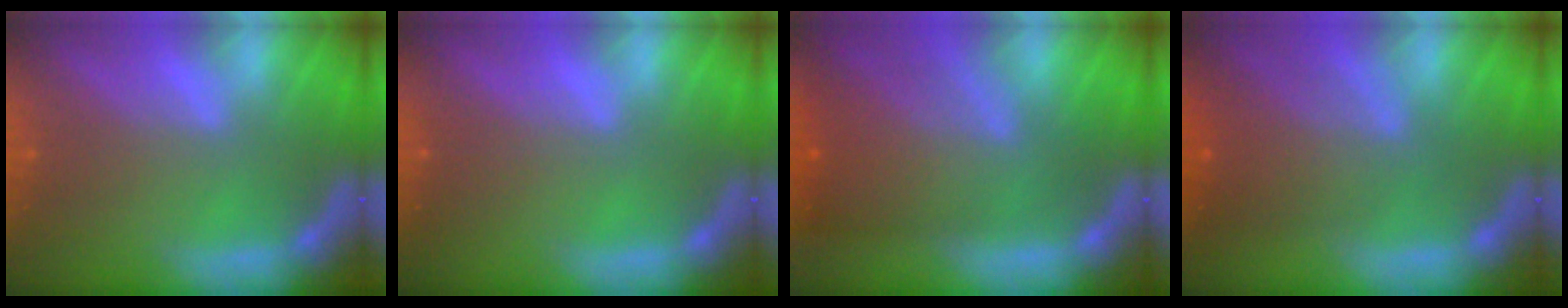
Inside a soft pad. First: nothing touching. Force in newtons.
{"total": 0.0}
{"total": 8.1}
{"total": 6.0}